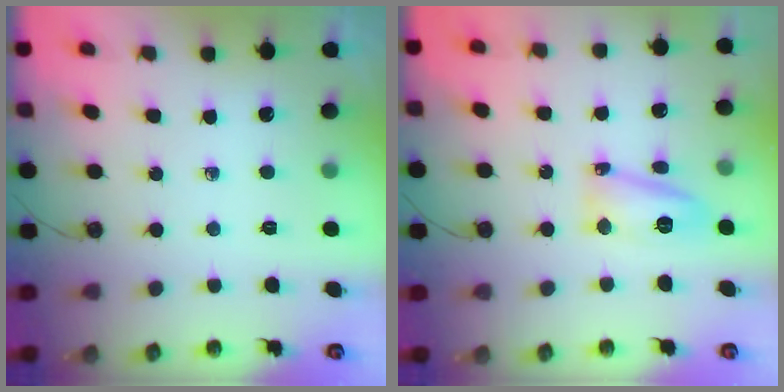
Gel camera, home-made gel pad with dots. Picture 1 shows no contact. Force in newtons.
{"total": 11.4, "press": 10.7, "slide": 4.0}